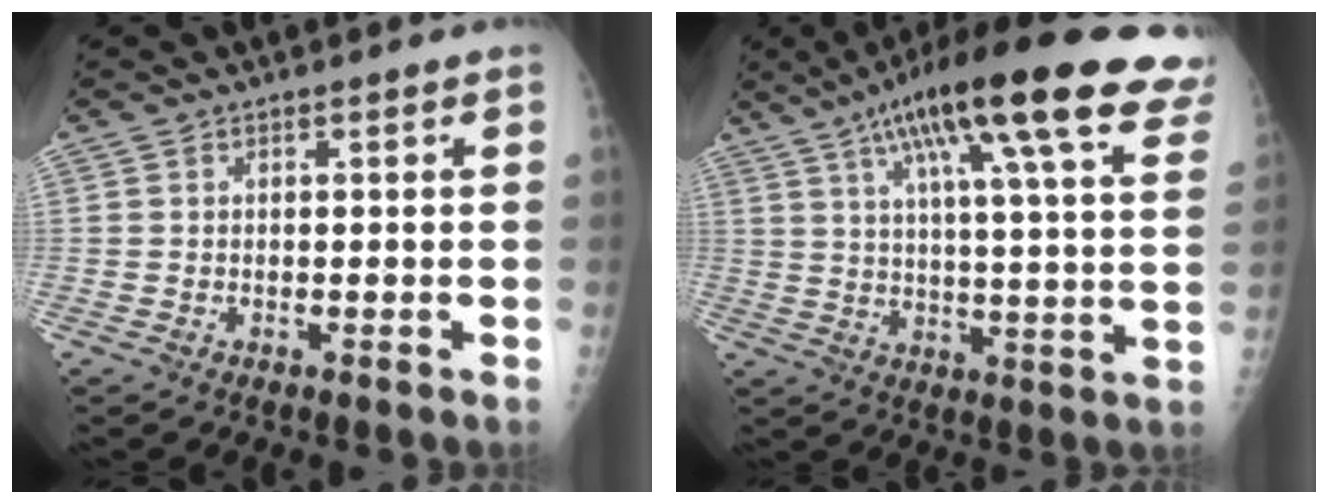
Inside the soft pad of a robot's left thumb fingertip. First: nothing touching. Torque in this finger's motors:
{"motor_torque": [0.26, 0.63, 1.76, -0.99, 0.39]}